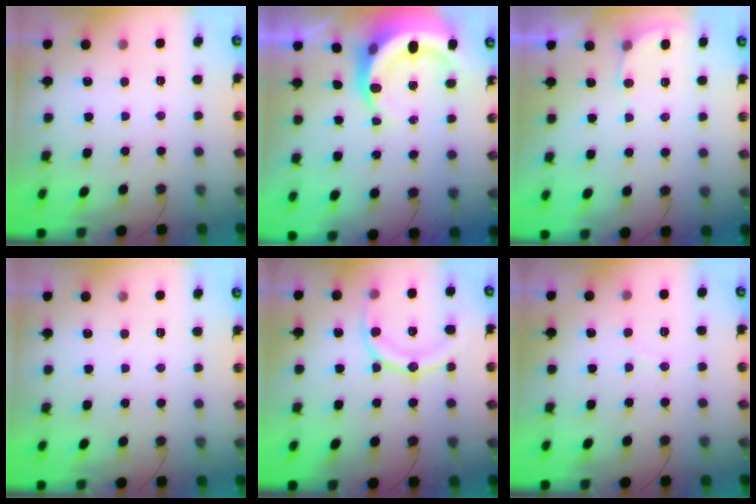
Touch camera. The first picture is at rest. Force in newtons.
{"total": 9.2, "press": 9.1, "slide": 1.4}
{"total": 3.5, "press": 3.5, "slide": 0.3}
{"total": 0.0}
{"total": 13.4, "press": 13.3, "slide": 1.5}
{"total": 2.8, "press": 2.8, "slide": 0.4}